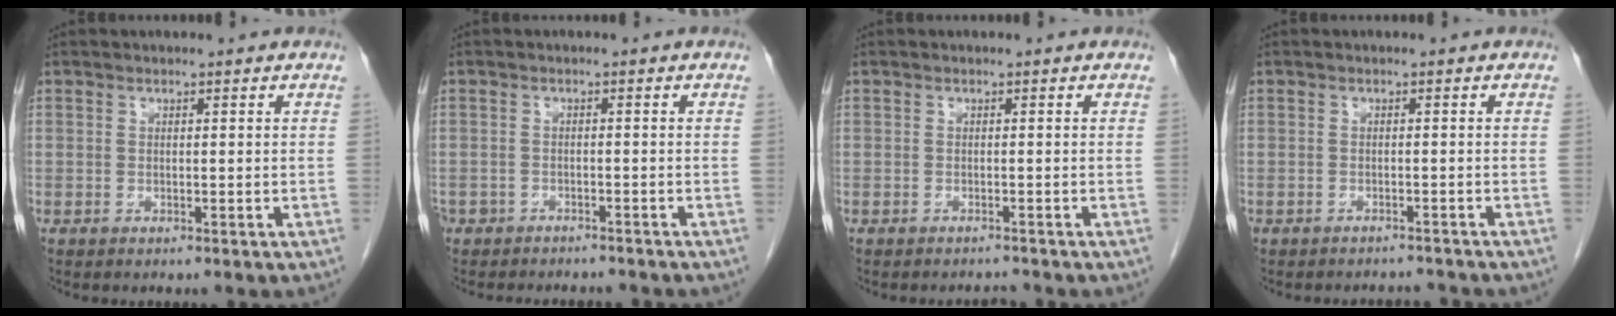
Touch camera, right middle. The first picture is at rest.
{"total": 7.4, "force": [-6.4, 3.1, 2.2], "torque": [-0.039, 0.004, -0.081]}
{"total": 0.9, "force": [-0.9, 0.0, -0.2], "torque": [-0.001, -0.006, -0.011]}
{"total": 2.9, "force": [-2.8, 0.7, -0.2], "torque": [0.006, -0.002, -0.039]}